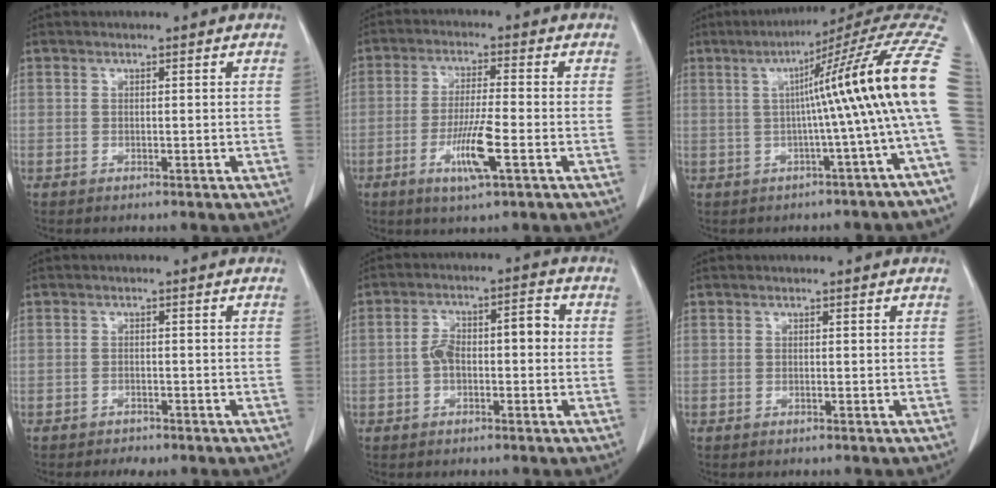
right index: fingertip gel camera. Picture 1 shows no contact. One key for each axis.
{"total": 7.6, "fx": -2.9, "fy": 0.1, "fz": 7.0, "tx": -0.138, "ty": -0.012, "tz": -0.051}
{"total": 14.9, "fx": 0.7, "fy": -2.4, "fz": 14.7, "tx": -0.176, "ty": 0.030, "tz": 0.002}
{"total": 2.3, "fx": -1.9, "fy": 1.1, "fz": 0.9, "tx": -0.015, "ty": -0.001, "tz": -0.024}
{"total": 6.6, "fx": -0.5, "fy": 2.9, "fz": 5.9, "tx": -0.112, "ty": 0.042, "tz": -0.009}
{"total": 0.0}